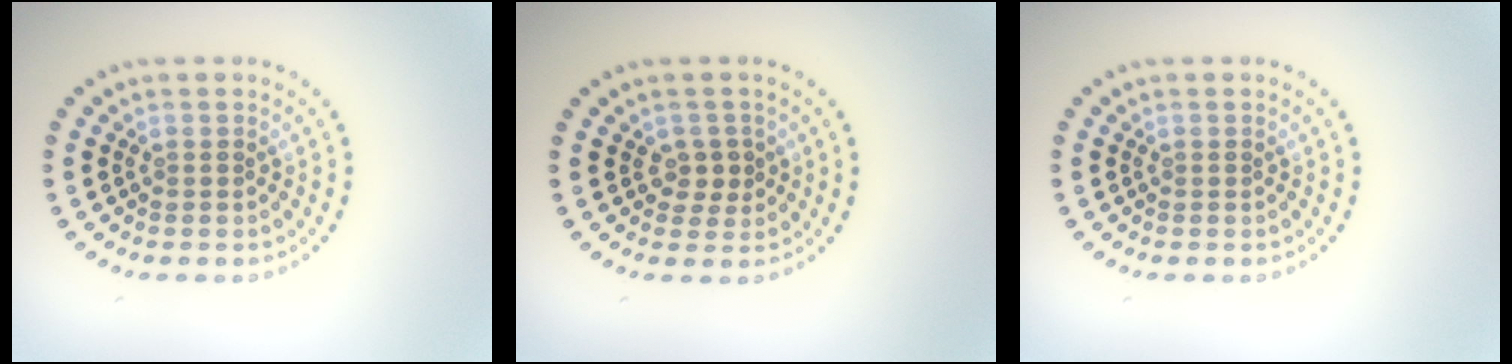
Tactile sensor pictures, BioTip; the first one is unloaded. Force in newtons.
{"total": 1.7, "press": 1.6, "slide": 0.6}
{"total": 0.0}